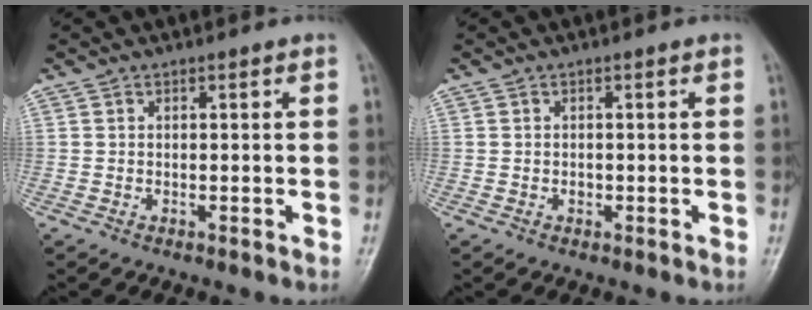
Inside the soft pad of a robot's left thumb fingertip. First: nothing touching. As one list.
[{"total": 0.7, "force": [-0.2, 0.6, 0.4], "torque": [-0.001, 0.003, -0.004]}]